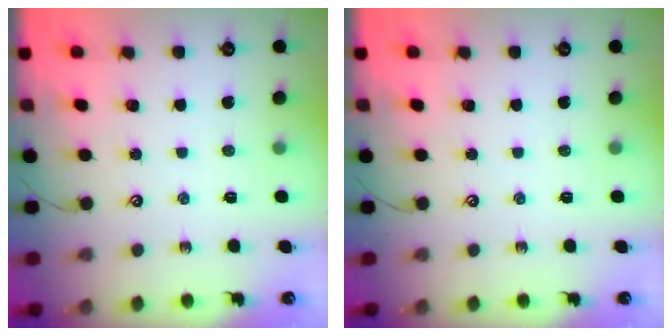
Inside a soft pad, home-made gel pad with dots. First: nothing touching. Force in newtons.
{"total": 0.0}